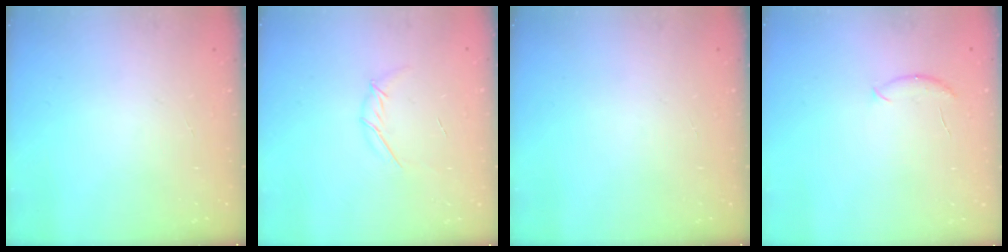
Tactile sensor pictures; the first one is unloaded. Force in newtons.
{"total": 5.5, "press": 5.4, "slide": 0.9}
{"total": 0.0}
{"total": 6.9, "press": 6.8, "slide": 1.1}